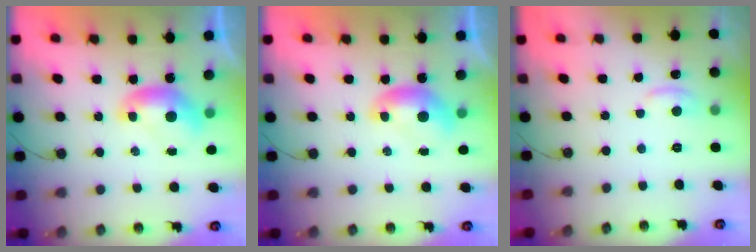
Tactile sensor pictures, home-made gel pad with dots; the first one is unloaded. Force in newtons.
{"total": 0.0}
{"total": 1.5, "press": 1.2, "slide": 0.9}